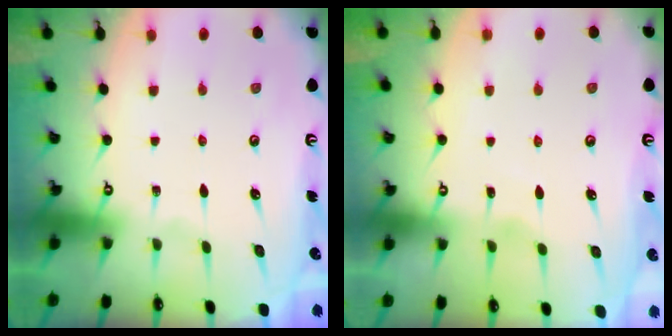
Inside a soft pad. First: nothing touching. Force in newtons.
{"total": 1.7, "press": 1.7, "slide": 0.2}